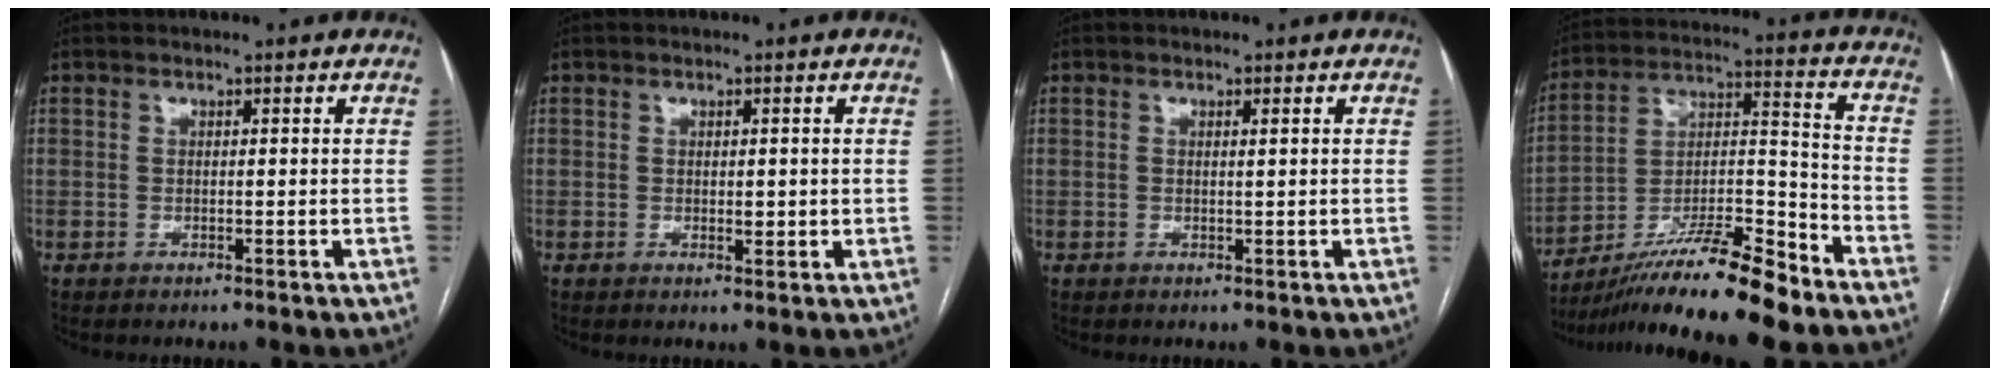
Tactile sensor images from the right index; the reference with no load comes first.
{"total": 1.5, "force": [0.0, 0.7, 1.4], "torque": [-0.018, -0.003, 0.003]}
{"total": 0.5, "force": [0.2, -0.1, 0.5], "torque": [-0.010, -0.001, 0.004]}
{"total": 17.9, "force": [-14.2, 0.9, 10.7], "torque": [-0.200, -0.006, -0.250]}